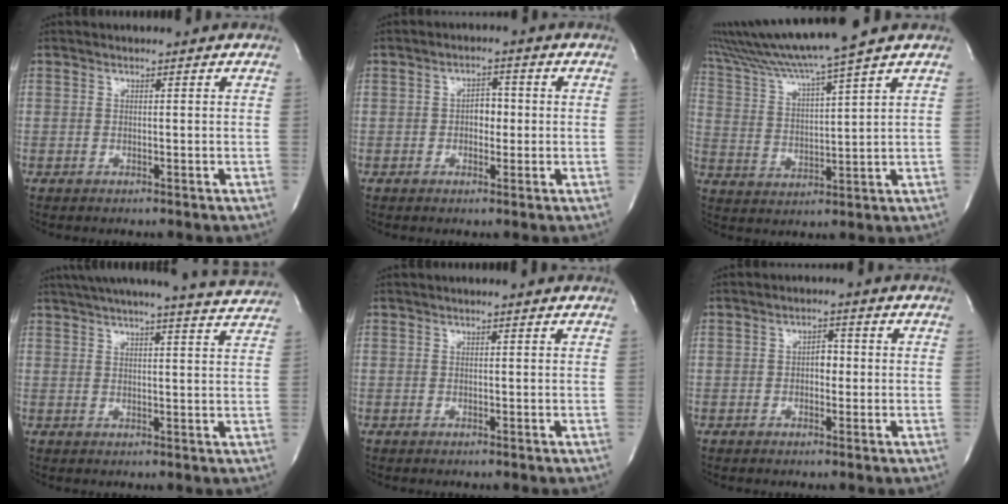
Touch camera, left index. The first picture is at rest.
{"total": 3.0, "force": [-0.3, 1.9, 2.4], "torque": [-0.034, 0.008, -0.004]}
{"total": 14.0, "force": [11.8, -2.2, 7.2], "torque": [-0.137, 0.004, 0.202]}
{"total": 16.7, "force": [15.4, -0.3, 6.4], "torque": [-0.104, -0.021, 0.190]}
{"total": 0.5, "force": [0.4, -0.1, 0.3], "torque": [-0.009, 0.004, 0.005]}
{"total": 2.4, "force": [-0.2, 1.4, 2.0], "torque": [-0.026, 0.006, -0.004]}